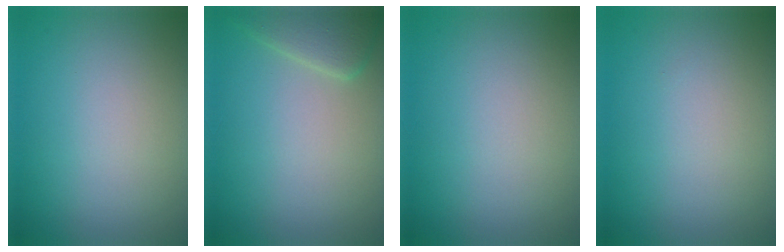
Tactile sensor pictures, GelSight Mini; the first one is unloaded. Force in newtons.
{"total": 2.5, "press": 2.5, "slide": 0.3}
{"total": 0.0}
{"total": 0.0}